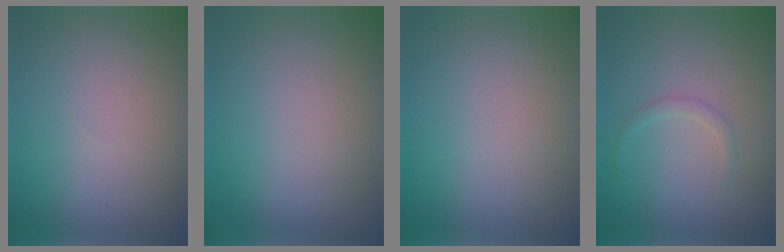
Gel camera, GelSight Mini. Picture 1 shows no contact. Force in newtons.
{"total": 0.0}
{"total": 0.0}
{"total": 0.9, "press": 0.9, "slide": 0.1}